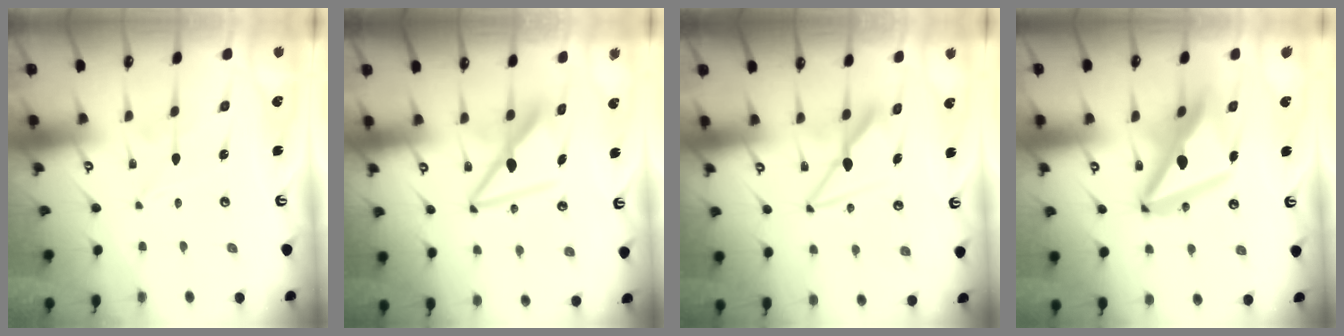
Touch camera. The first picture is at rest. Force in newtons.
{"total": 10.6, "press": 10.5, "slide": 1.2}
{"total": 7.5, "press": 7.5, "slide": 0.4}
{"total": 17.1, "press": 17.0, "slide": 1.9}